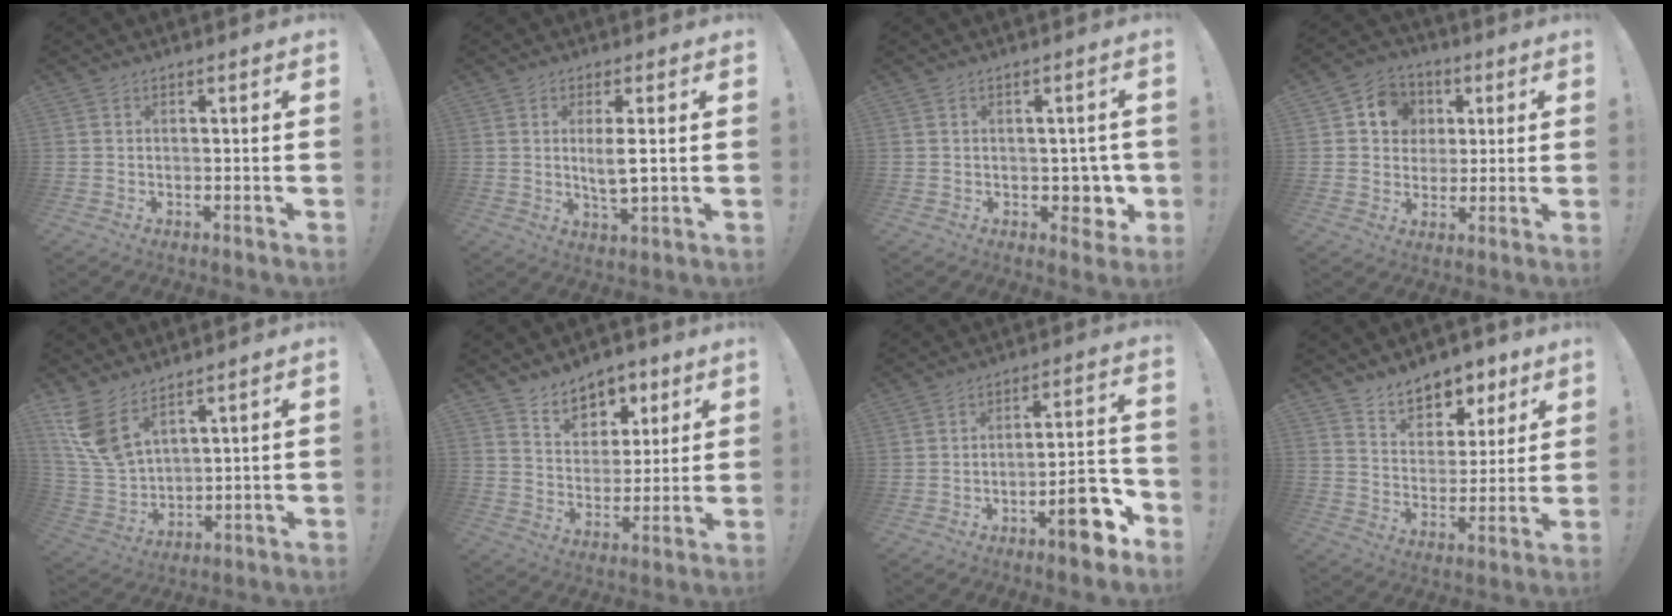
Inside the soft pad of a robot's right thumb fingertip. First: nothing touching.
{"total": 5.6, "force": [1.0, 1.6, 5.3], "torque": [-0.090, -0.012, 0.012]}
{"total": 5.9, "force": [-0.4, 4.9, 3.2], "torque": [-0.021, 0.001, -0.001]}
{"total": 10.2, "force": [2.6, 9.0, 4.0], "torque": [-0.056, -0.003, 0.054]}
{"total": 11.0, "force": [7.3, 5.4, 6.2], "torque": [-0.132, -0.046, 0.142]}
{"total": 9.1, "force": [6.4, 6.2, 1.9], "torque": [-0.023, -0.052, 0.124]}
{"total": 12.2, "force": [-7.0, 4.2, 9.1], "torque": [-0.099, 0.046, -0.113]}
{"total": 9.9, "force": [7.9, 5.5, 2.1], "torque": [-0.031, -0.064, 0.151]}